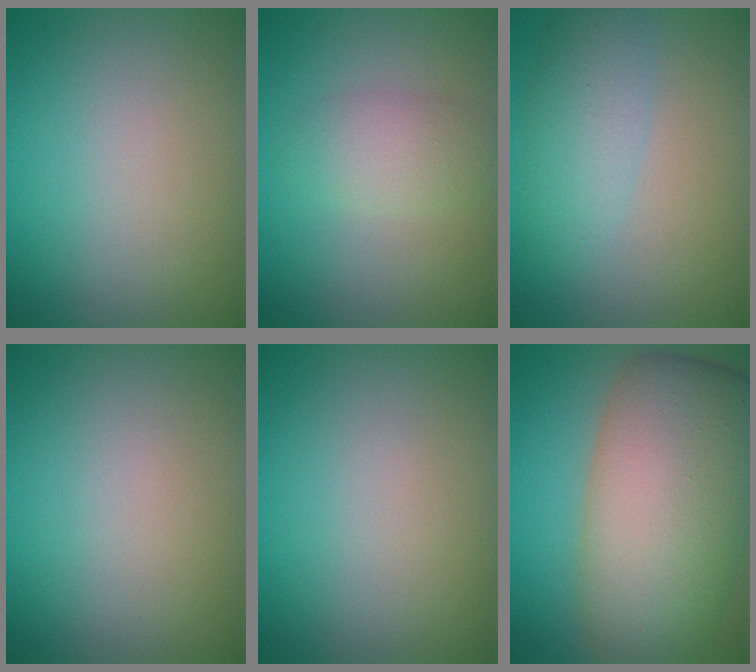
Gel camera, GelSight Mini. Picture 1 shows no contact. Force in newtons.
{"total": 2.8, "press": 2.8, "slide": 0.1}
{"total": 2.2, "press": 2.2, "slide": 0.1}
{"total": 0.0}
{"total": 0.0}
{"total": 12.7, "press": 12.6, "slide": 0.7}